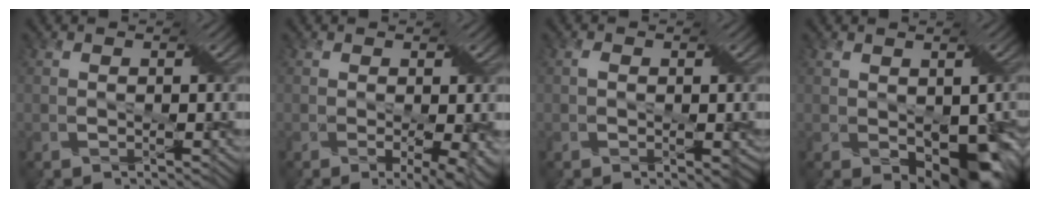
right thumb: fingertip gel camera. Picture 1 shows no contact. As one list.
[{"total": 5.8, "force": [-1.6, 2.5, 5.0], "torque": [-0.068, -0.023, -0.001]}, {"total": 2.8, "force": [-0.2, 1.7, 2.3], "torque": [-0.029, -0.003, -0.001]}, {"total": 8.3, "force": [-1.8, 5.2, 6.2], "torque": [-0.099, -0.034, -0.013]}]